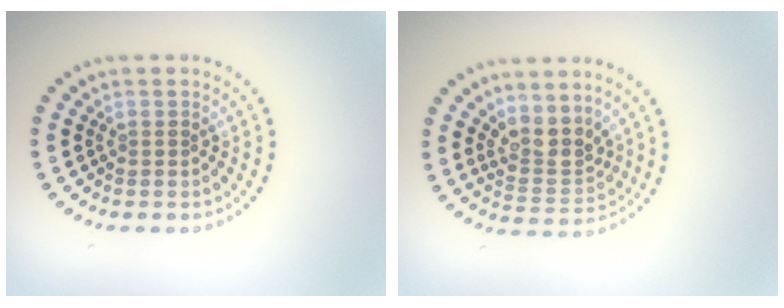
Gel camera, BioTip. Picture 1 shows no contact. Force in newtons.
{"total": 3.1, "press": 2.4, "slide": 1.9}